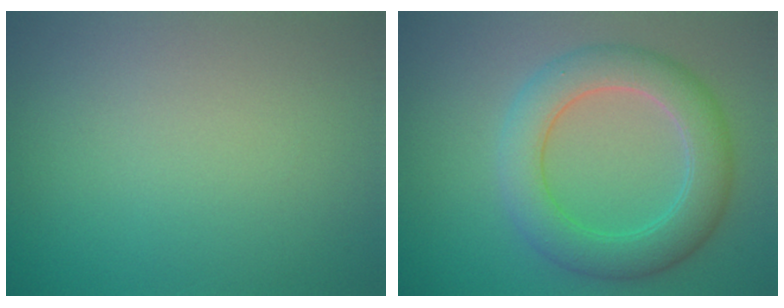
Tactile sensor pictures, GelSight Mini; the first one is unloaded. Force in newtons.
{"total": 5.8, "press": 5.8, "slide": 0.1}